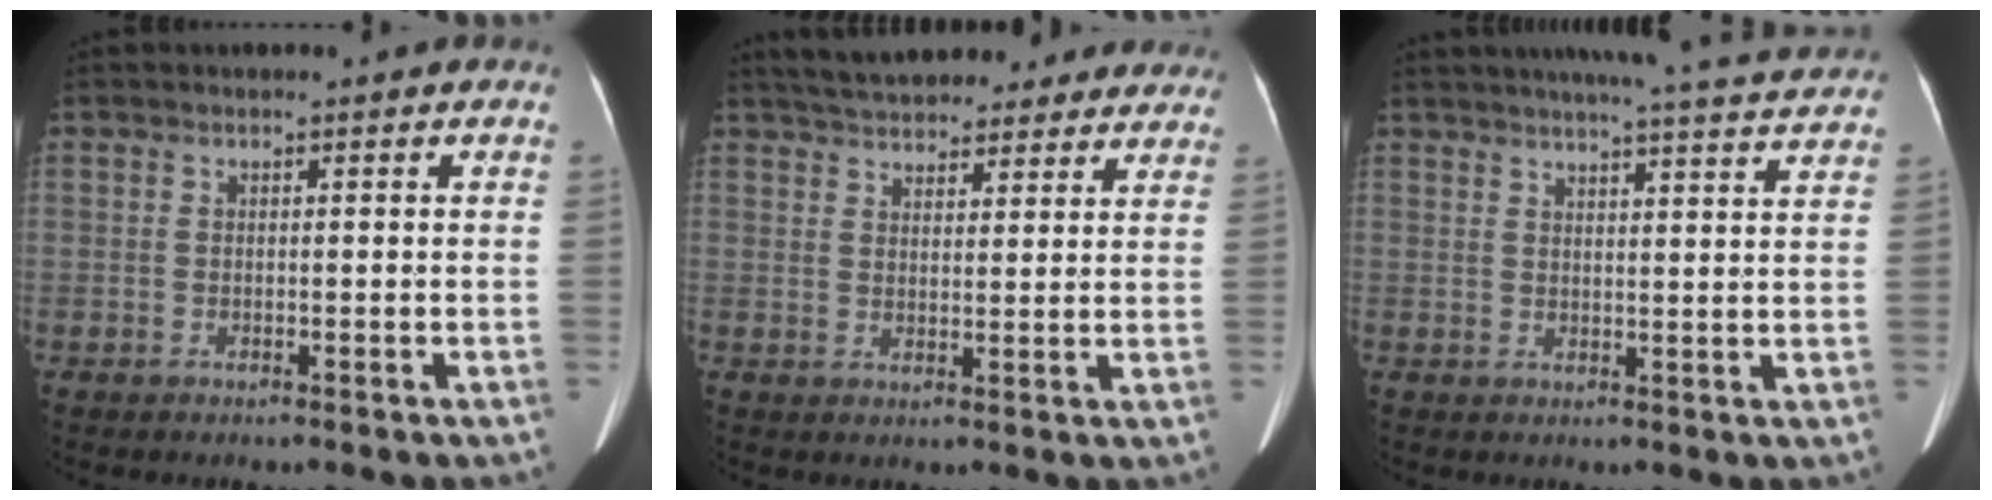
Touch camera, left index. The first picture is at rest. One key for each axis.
{"total": 21.2, "fx": 18.8, "fy": 6.8, "fz": 7.1, "tx": -0.116, "ty": 0.031, "tz": 0.241}
{"total": 20.1, "fx": 18.6, "fy": 0.8, "fz": 7.5, "tx": -0.111, "ty": -0.005, "tz": 0.224}